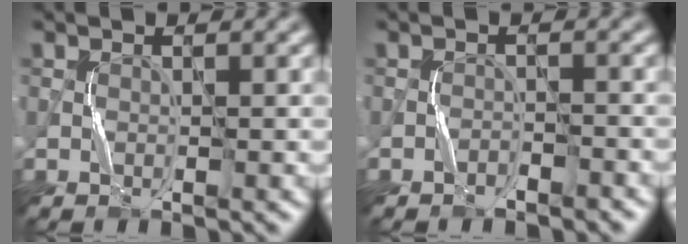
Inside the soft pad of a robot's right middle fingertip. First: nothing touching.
{"total": 1.0, "force": [-1.0, 0.2, 0.1], "torque": [-0.001, 0.005, -0.015]}